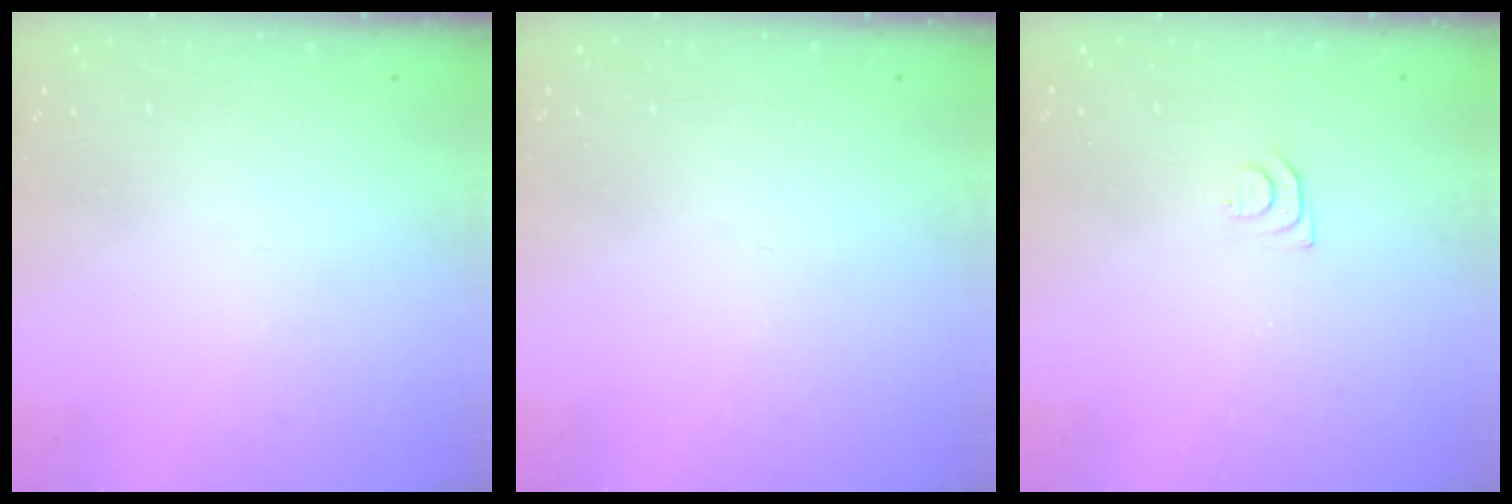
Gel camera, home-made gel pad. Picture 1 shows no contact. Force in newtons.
{"total": 0.0}
{"total": 4.0, "press": 4.0, "slide": 0.6}